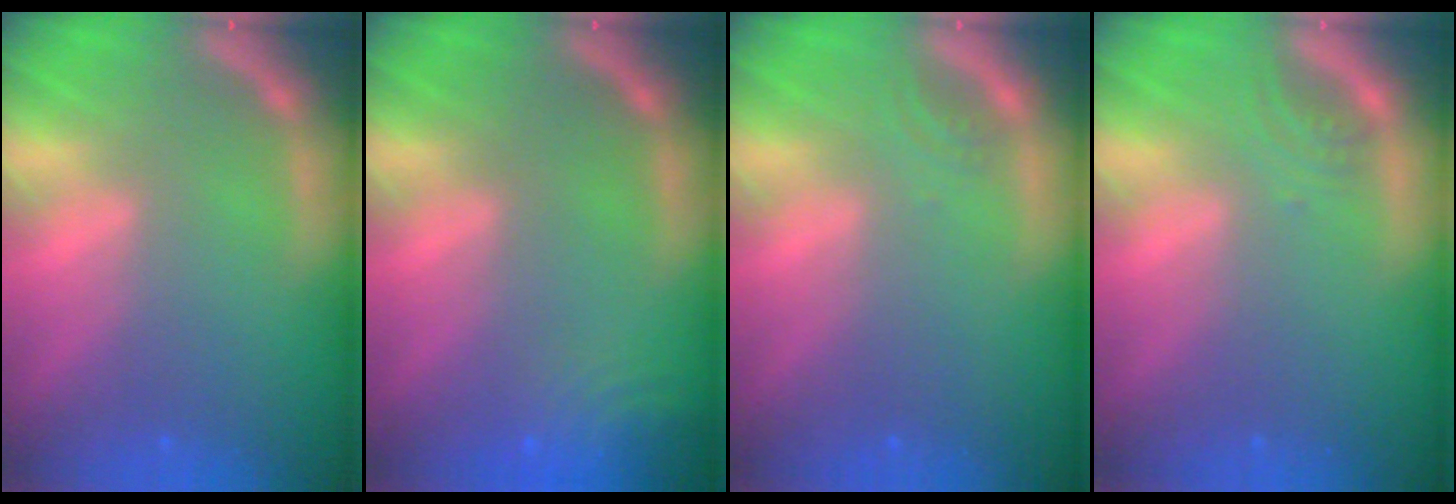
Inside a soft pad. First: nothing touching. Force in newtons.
{"total": 5.1}
{"total": 1.0}
{"total": 1.4}